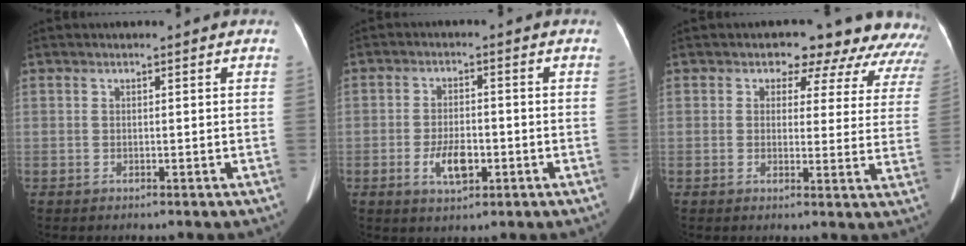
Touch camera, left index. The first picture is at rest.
{"total": 5.3, "force": [-1.9, 2.4, 4.3], "torque": [-0.087, -0.002, -0.027]}
{"total": 13.8, "force": [11.5, 6.3, 4.2], "torque": [-0.009, -0.008, 0.096]}